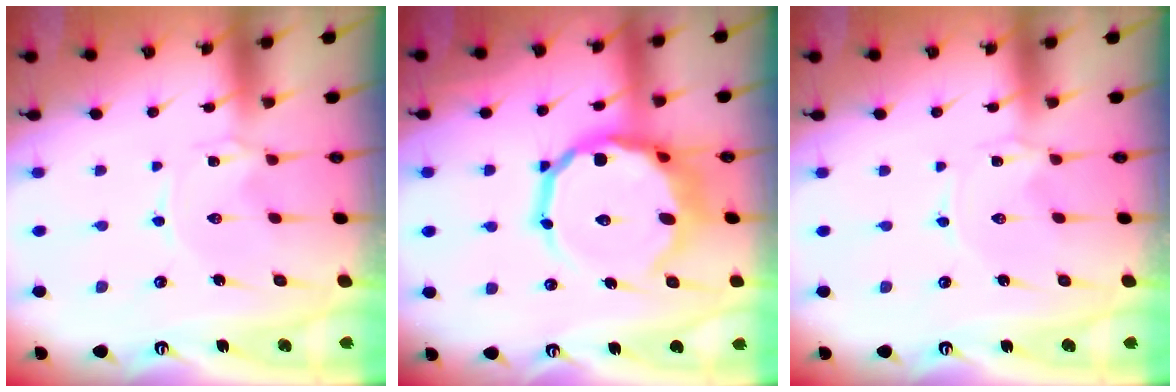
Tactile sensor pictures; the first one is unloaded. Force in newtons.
{"total": 16.8, "press": 16.3, "slide": 4.2}
{"total": 0.0}